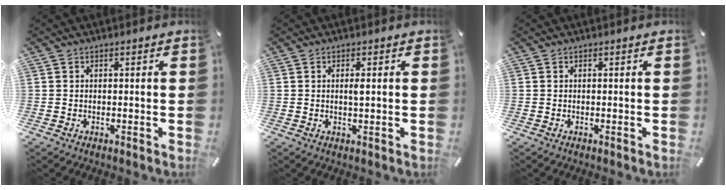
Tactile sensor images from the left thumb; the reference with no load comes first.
{"total": 1.7, "force": [0.3, 0.4, 1.6], "torque": [-0.033, 0.001, 0.003]}
{"total": 0.0}